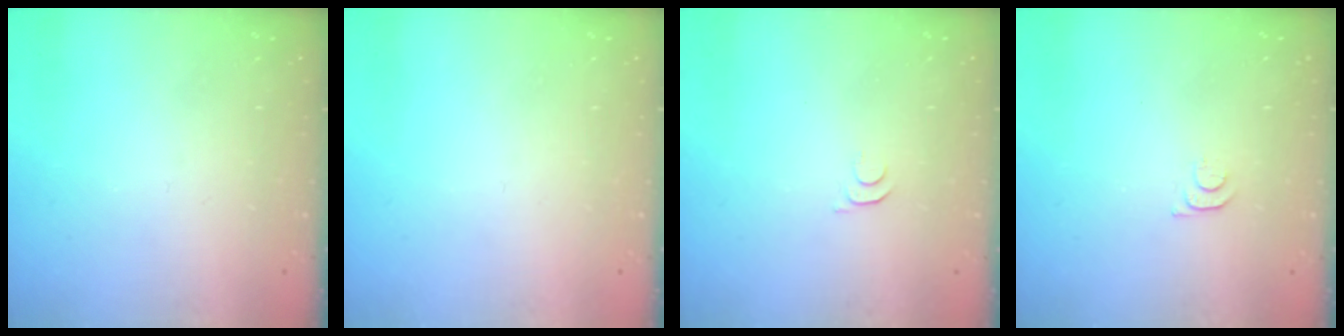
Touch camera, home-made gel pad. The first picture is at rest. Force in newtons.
{"total": 0.0}
{"total": 3.5, "press": 3.5, "slide": 0.5}
{"total": 4.3, "press": 4.2, "slide": 0.5}